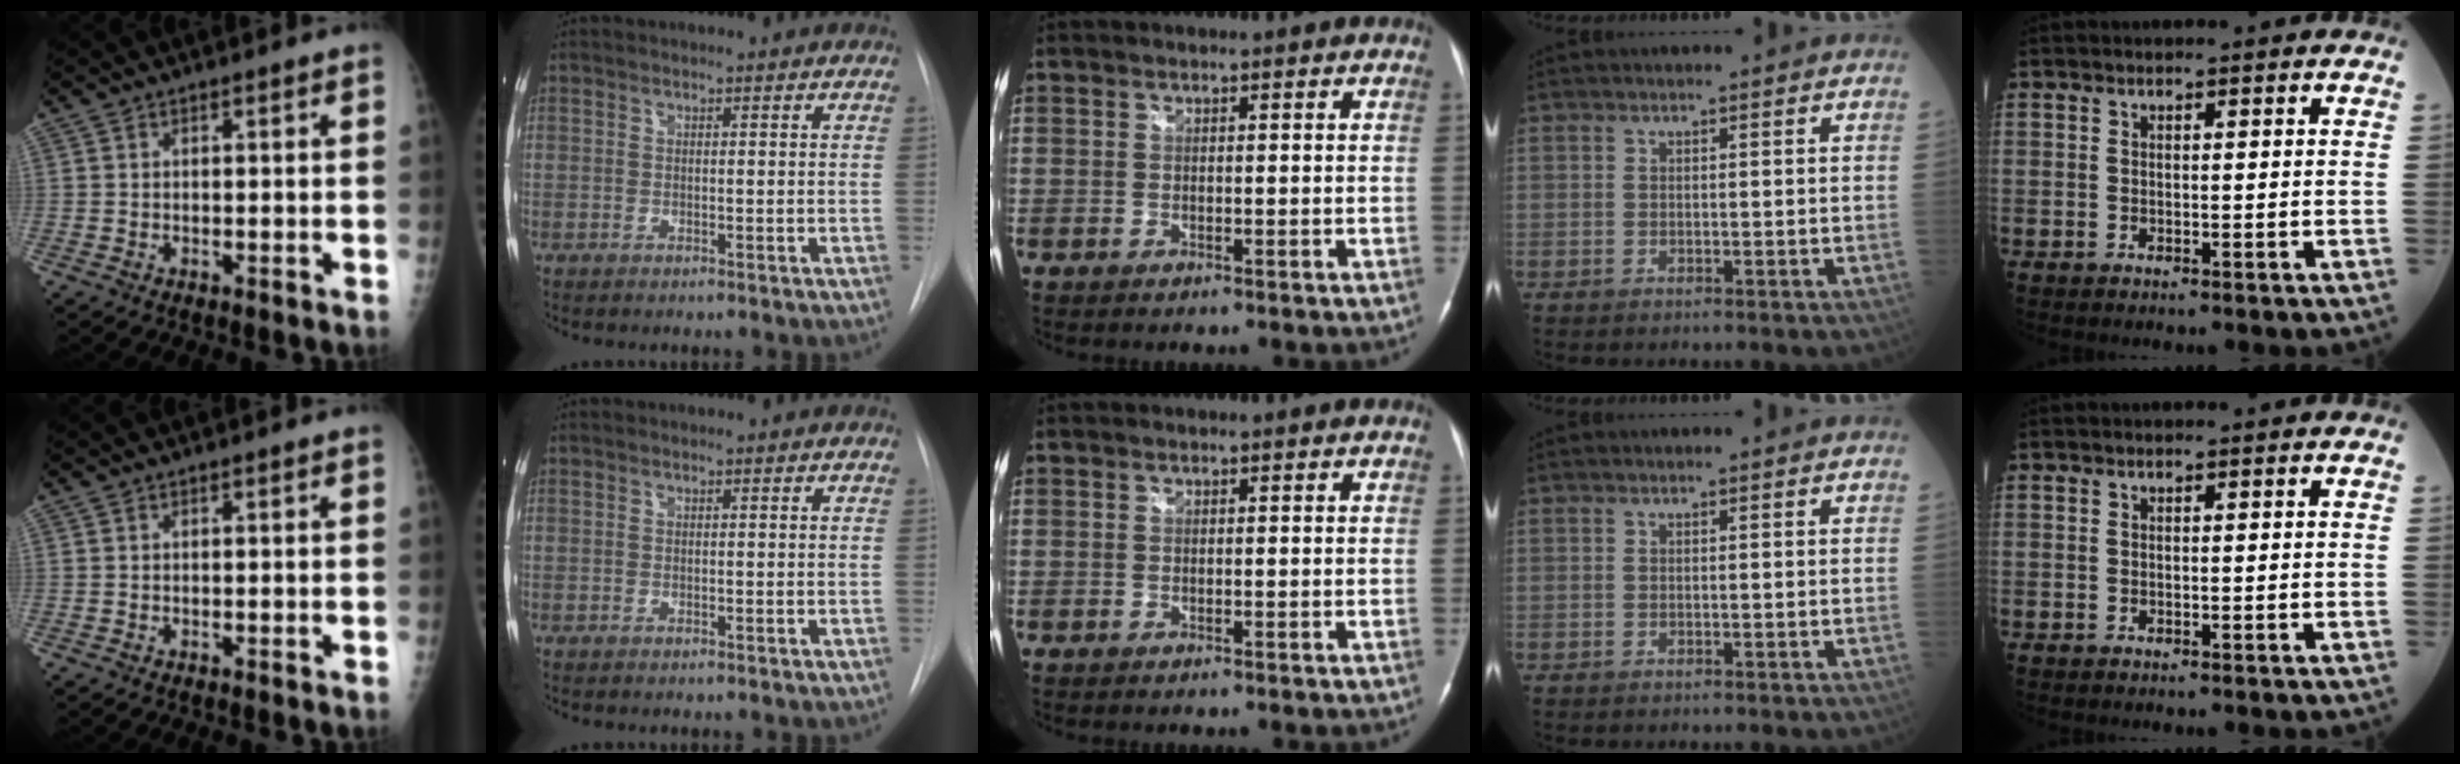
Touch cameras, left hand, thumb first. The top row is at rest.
{}